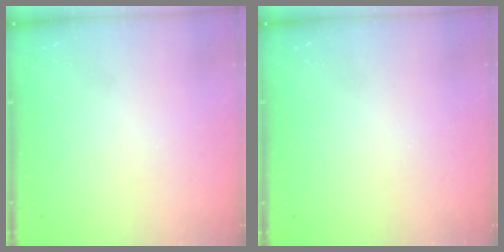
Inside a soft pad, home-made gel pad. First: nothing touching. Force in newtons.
{"total": 0.0}